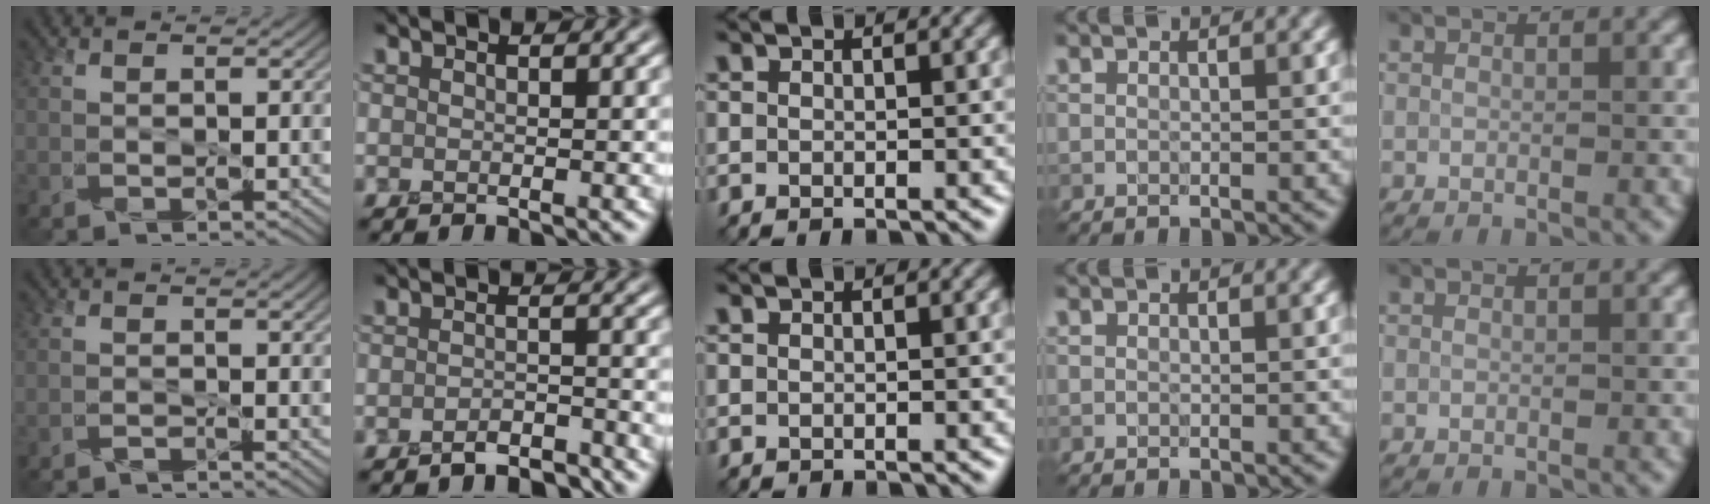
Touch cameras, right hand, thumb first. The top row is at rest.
{"thumb": {"total": 0.8, "force": [-0.8, -0.2, -0.2], "torque": [0.010, 0.002, -0.018]}, "index": {"total": 2.6, "force": [-2.4, 0.5, 0.9], "torque": [-0.009, 0.001, -0.043]}}